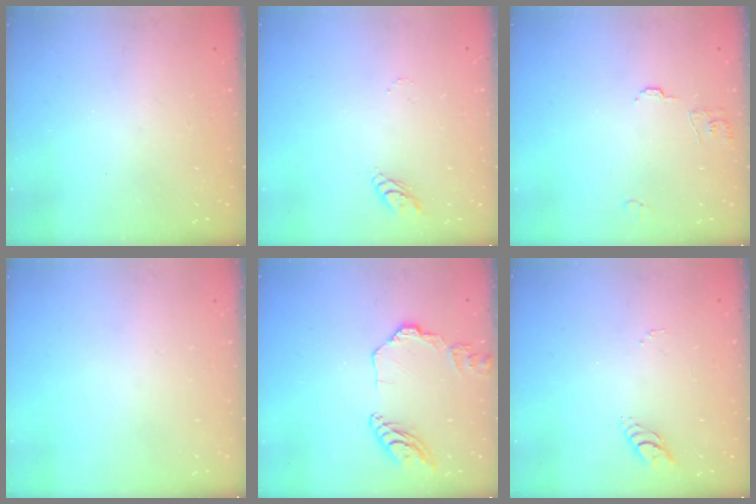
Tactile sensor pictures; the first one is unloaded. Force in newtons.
{"total": 4.6, "press": 4.6, "slide": 0.4}
{"total": 6.4, "press": 6.3, "slide": 0.6}
{"total": 0.0}
{"total": 11.8, "press": 11.7, "slide": 1.1}
{"total": 4.4, "press": 4.4, "slide": 0.3}